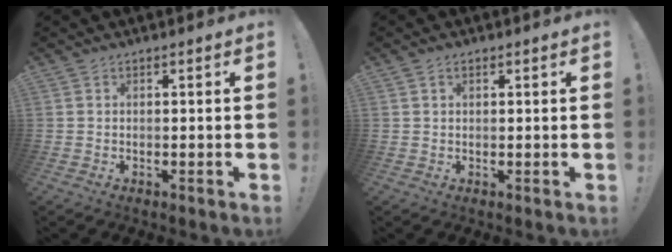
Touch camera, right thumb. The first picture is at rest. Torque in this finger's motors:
{"motor_torque": [-0.03, -0.18, -0.16, 0.15, 0.07]}